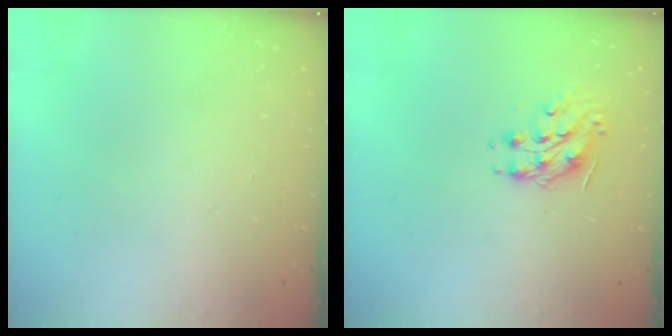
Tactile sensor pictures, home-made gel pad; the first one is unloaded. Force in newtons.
{"total": 8.4, "press": 8.4, "slide": 0.5}